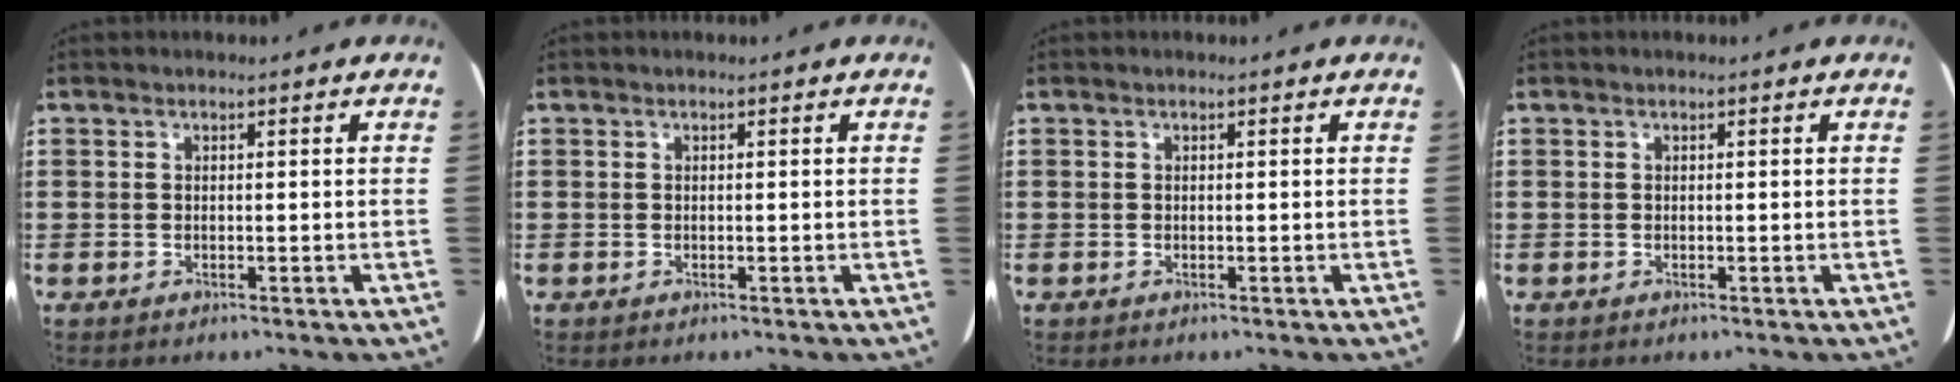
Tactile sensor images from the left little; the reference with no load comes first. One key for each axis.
{"total": 0.0}
{"total": 0.0}
{"total": 0.0}